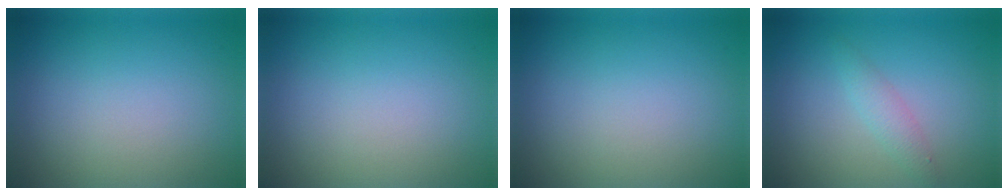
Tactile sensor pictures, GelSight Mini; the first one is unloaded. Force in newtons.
{"total": 0.0}
{"total": 0.0}
{"total": 1.6, "press": 1.6, "slide": 0.1}